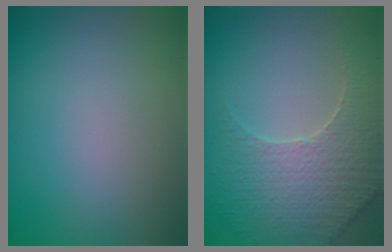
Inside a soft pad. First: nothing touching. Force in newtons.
{"total": 4.3, "press": 4.2, "slide": 1.2}